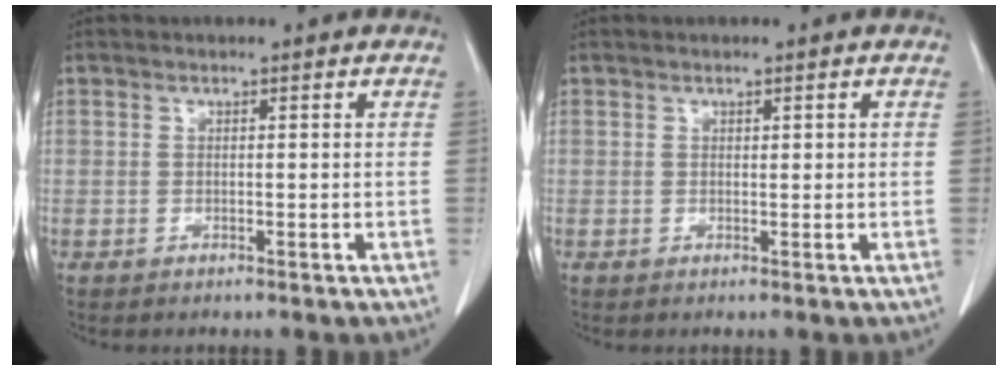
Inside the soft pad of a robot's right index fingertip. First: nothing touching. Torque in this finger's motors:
{"motor_torque": [-0.08, 0.08, -0.10, -0.01]}